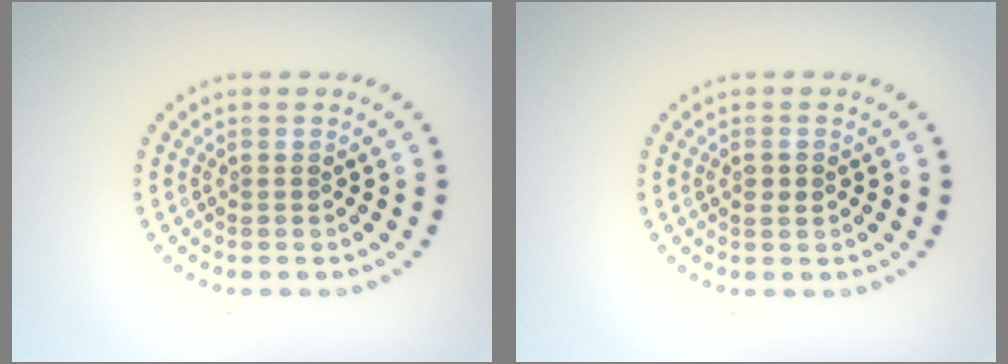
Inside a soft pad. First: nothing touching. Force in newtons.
{"total": 1.1, "press": 1.0, "slide": 0.3}